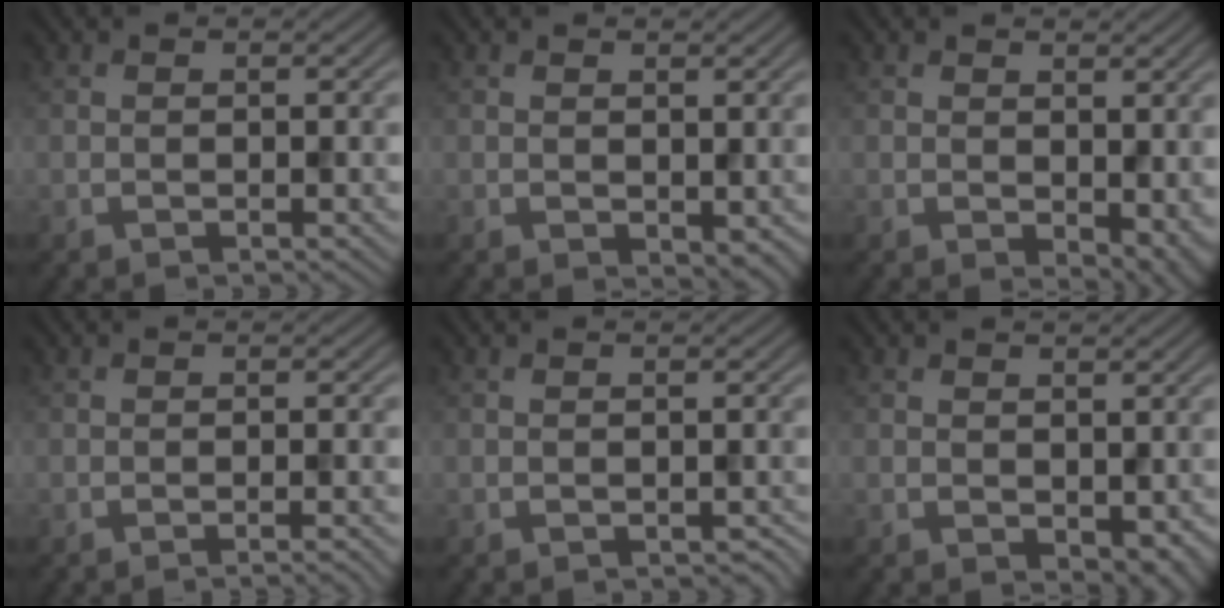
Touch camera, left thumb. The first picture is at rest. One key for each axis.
{"total": 1.5, "fx": 0.5, "fy": 1.0, "fz": 1.0, "tx": -0.017, "ty": -0.007, "tz": 0.013}
{"total": 5.3, "fx": -0.1, "fy": 3.5, "fz": 4.0, "tx": -0.060, "ty": -0.023, "tz": 0.014}
{"total": 1.5, "fx": -0.7, "fy": 0.3, "fz": 1.2, "tx": -0.005, "ty": 0.000, "tz": -0.019}
{"total": 0.6, "fx": -0.4, "fy": 0.4, "fz": 0.2, "tx": -0.004, "ty": -0.009, "tz": -0.005}
{"total": 2.6, "fx": 0.4, "fy": 1.7, "fz": 1.9, "tx": -0.033, "ty": -0.010, "tz": 0.014}